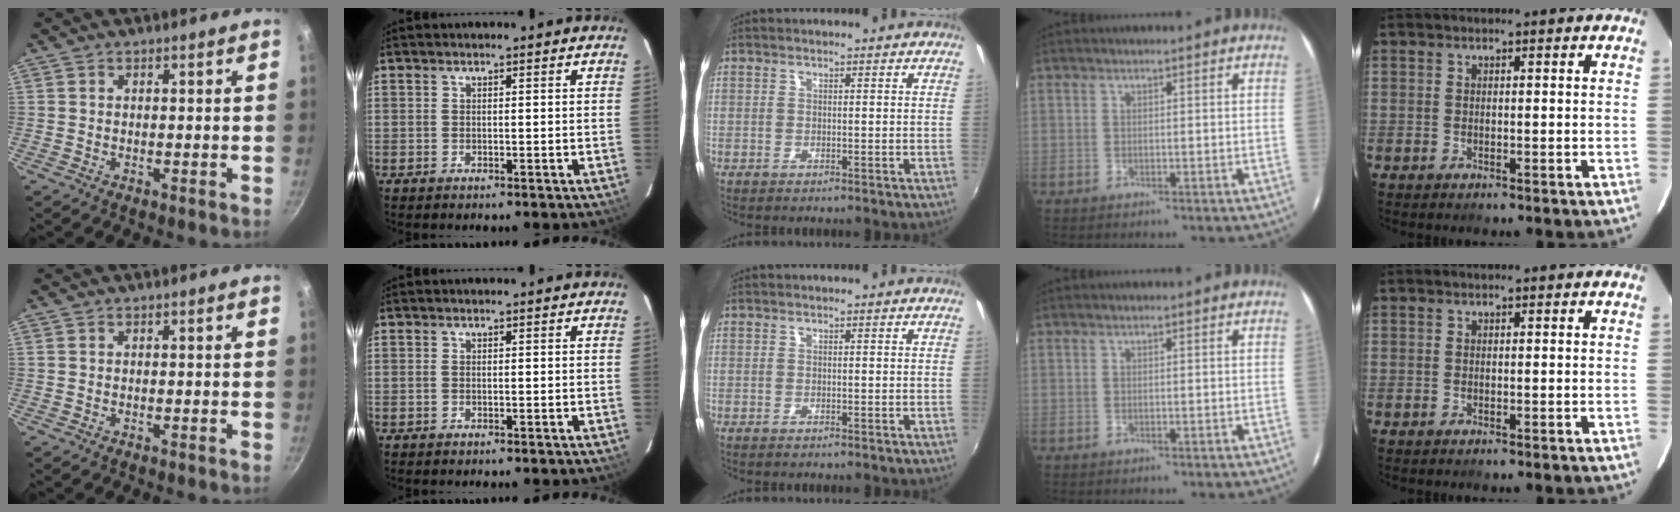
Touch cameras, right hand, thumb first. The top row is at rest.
{}